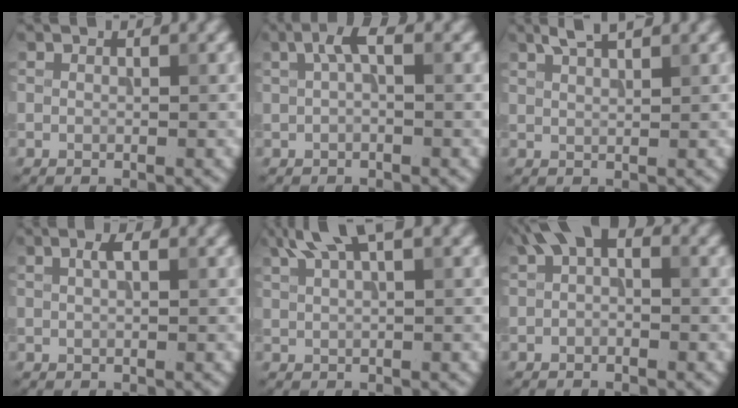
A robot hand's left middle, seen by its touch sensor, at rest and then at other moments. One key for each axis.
{"total": 1.9, "fx": 0.5, "fy": 0.6, "fz": 1.8, "tx": -0.037, "ty": 0.008, "tz": 0.007}
{"total": 2.2, "fx": 1.8, "fy": 0.4, "fz": 1.3, "tx": -0.020, "ty": 0.005, "tz": 0.033}
{"total": 1.3, "fx": 0.5, "fy": 0.4, "fz": 1.1, "tx": -0.022, "ty": 0.003, "tz": 0.009}
{"total": 4.3, "fx": 2.8, "fy": 0.9, "fz": 3.2, "tx": -0.057, "ty": 0.014, "tz": 0.053}
{"total": 3.2, "fx": 0.7, "fy": 1.8, "fz": 2.5, "tx": -0.035, "ty": 0.013, "tz": -0.001}